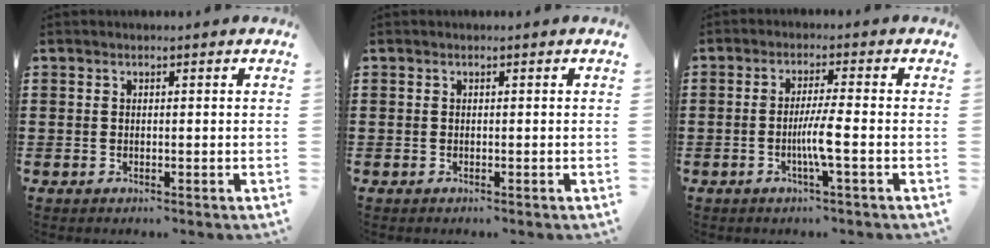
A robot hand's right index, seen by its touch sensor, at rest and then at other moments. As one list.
[{"total": 0.0}, {"total": 4.6, "force": [-1.3, -0.3, 4.4], "torque": [-0.085, -0.011, -0.028]}]